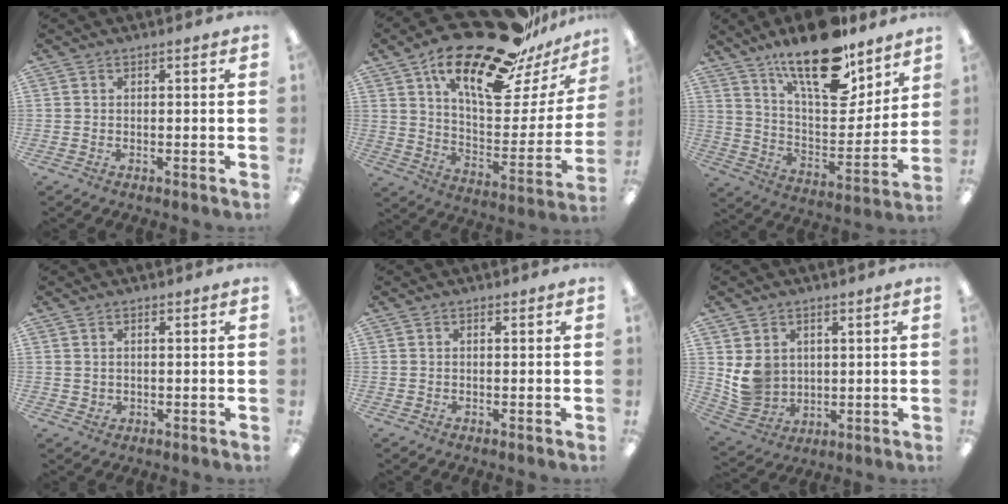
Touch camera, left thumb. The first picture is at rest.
{"total": 25.7, "force": [19.0, 8.2, 15.3], "torque": [-0.231, -0.127, 0.312]}
{"total": 21.3, "force": [15.9, 7.6, 12.0], "torque": [-0.192, -0.107, 0.270]}
{"total": 1.8, "force": [1.2, 1.3, 0.2], "torque": [0.003, -0.001, 0.020]}
{"total": 0.5, "force": [0.4, 0.3, 0.1], "torque": [-0.003, 0.002, 0.007]}
{"total": 8.1, "force": [2.6, 7.3, 2.3], "torque": [-0.047, -0.007, 0.060]}